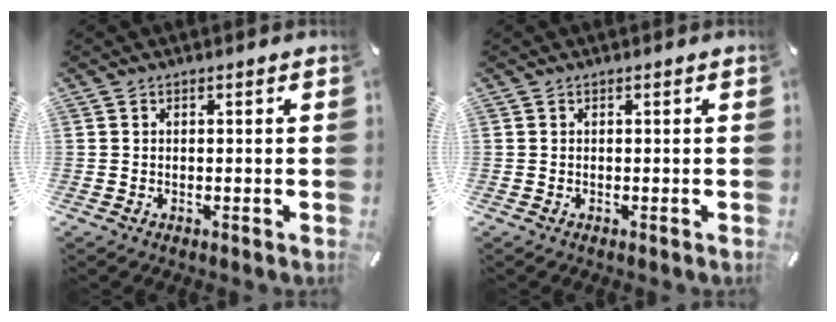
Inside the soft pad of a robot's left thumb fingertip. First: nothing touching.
{"total": 0.0}